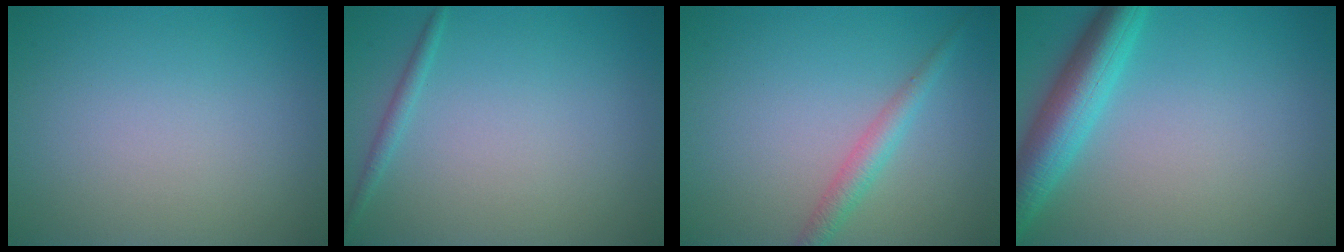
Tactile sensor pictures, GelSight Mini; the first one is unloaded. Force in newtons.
{"total": 1.0, "press": 1.0, "slide": 0.1}
{"total": 2.1, "press": 2.1, "slide": 0.1}
{"total": 5.6, "press": 5.6, "slide": 0.2}